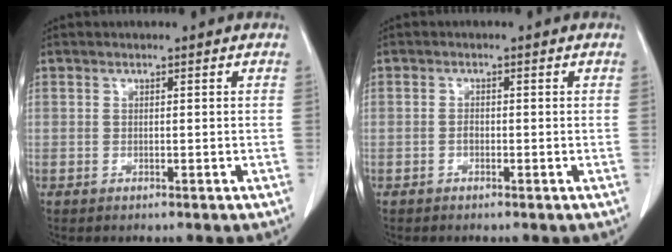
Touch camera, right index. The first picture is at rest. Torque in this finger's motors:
{"motor_torque": [0.07, -0.02, -0.02, -0.01]}